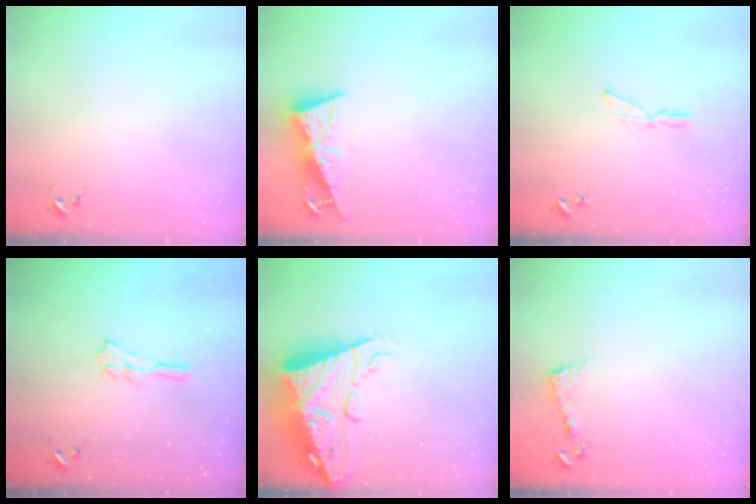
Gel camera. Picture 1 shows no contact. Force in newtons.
{"total": 8.9, "press": 8.9, "slide": 0.5}
{"total": 6.9, "press": 6.9, "slide": 0.4}
{"total": 5.0, "press": 5.0, "slide": 0.8}
{"total": 17.9, "press": 17.8, "slide": 1.7}
{"total": 3.9, "press": 3.9, "slide": 0.4}